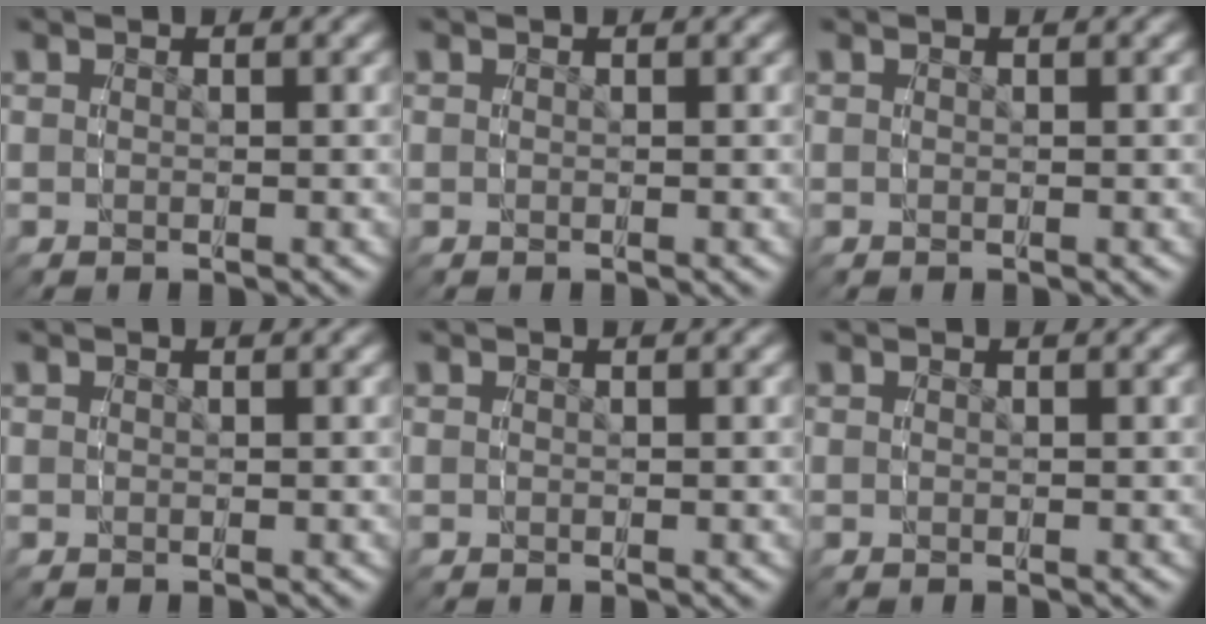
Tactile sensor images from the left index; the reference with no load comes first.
{"total": 0.0}
{"total": 0.0}
{"total": 0.0}
{"total": 0.0}
{"total": 0.0}